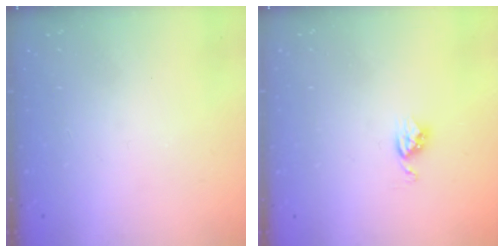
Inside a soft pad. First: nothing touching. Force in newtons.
{"total": 3.7, "press": 3.7, "slide": 0.5}